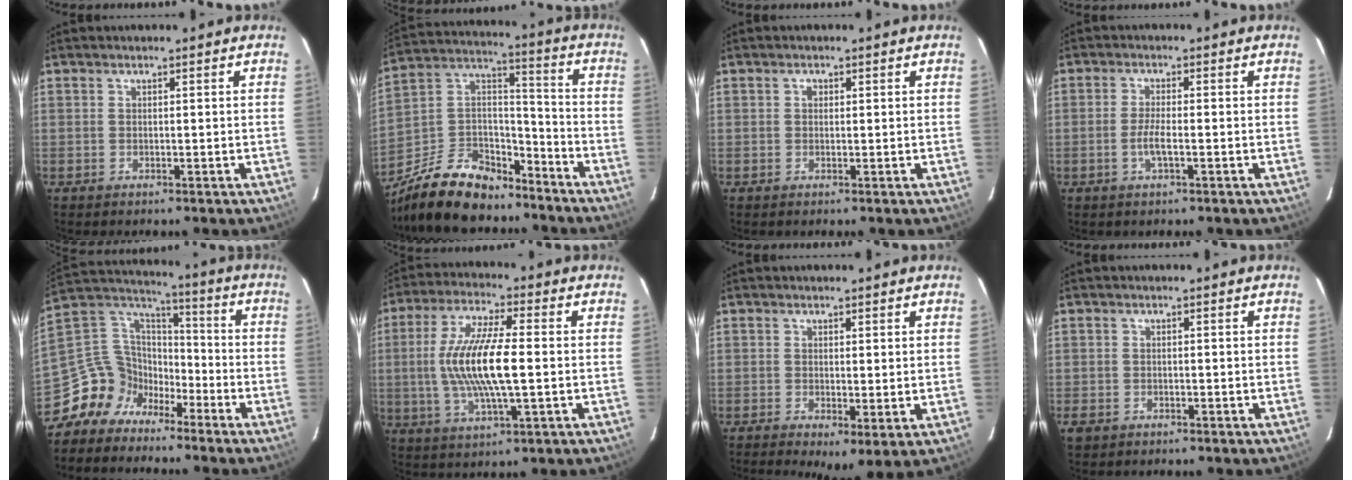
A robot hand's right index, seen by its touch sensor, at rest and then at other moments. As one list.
[{"total": 18.9, "force": [-14.1, 9.2, 8.7], "torque": [-0.203, 0.038, -0.235]}, {"total": 0.9, "force": [0.2, 0.8, 0.3], "torque": [-0.004, 0.005, 0.003]}, {"total": 3.2, "force": [-1.1, 0.5, 3.0], "torque": [-0.062, -0.004, -0.023]}, {"total": 11.7, "force": [-9.3, 6.7, 2.1], "torque": [-0.065, 0.039, -0.186]}, {"total": 14.0, "force": [-0.5, 3.1, 13.6], "torque": [-0.272, 0.000, -0.009]}, {"total": 4.4, "force": [0.1, 1.5, 4.1], "torque": [-0.070, -0.012, 0.004]}, {"total": 2.1, "force": [-1.0, 1.7, 0.6], "torque": [-0.015, -0.001, -0.017]}]